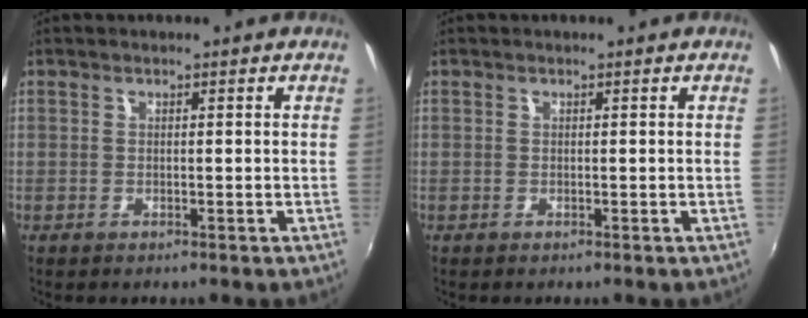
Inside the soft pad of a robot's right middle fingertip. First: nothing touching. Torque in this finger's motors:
{"motor_torque": [0.00, 0.00, 0.00, 0.00]}